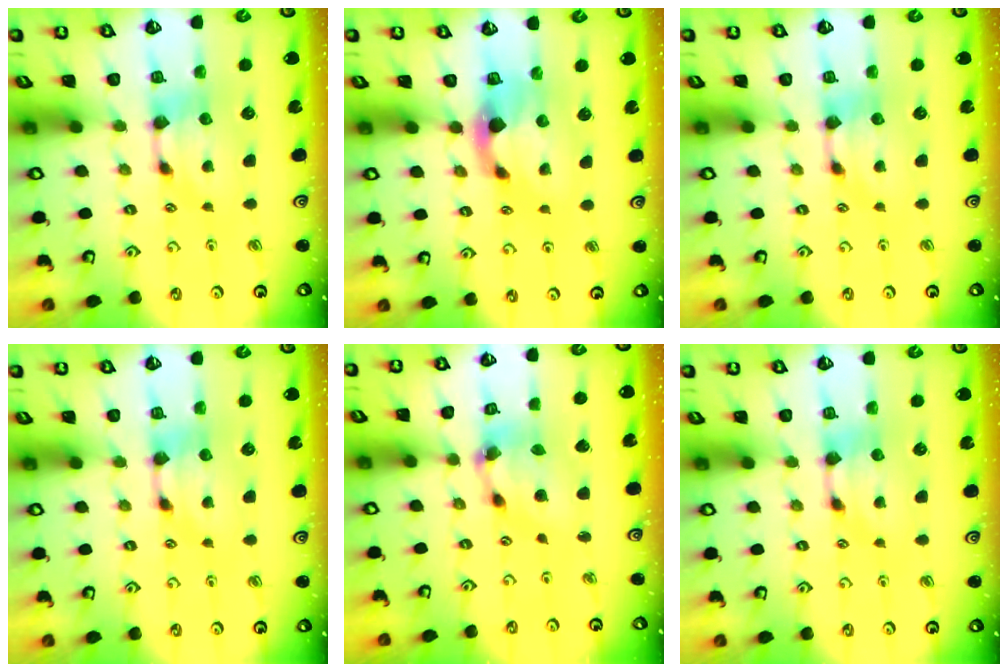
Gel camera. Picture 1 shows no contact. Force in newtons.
{"total": 2.9, "press": 2.5, "slide": 1.5}
{"total": 0.0}
{"total": 0.0}
{"total": 6.5, "press": 6.2, "slide": 2.2}
{"total": 0.0}